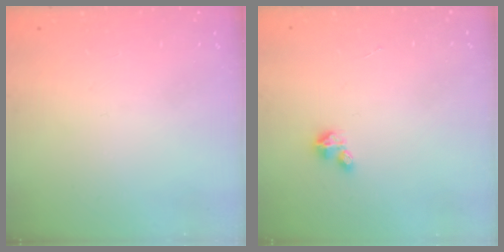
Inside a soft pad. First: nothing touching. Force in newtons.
{"total": 2.7, "press": 2.7, "slide": 0.3}